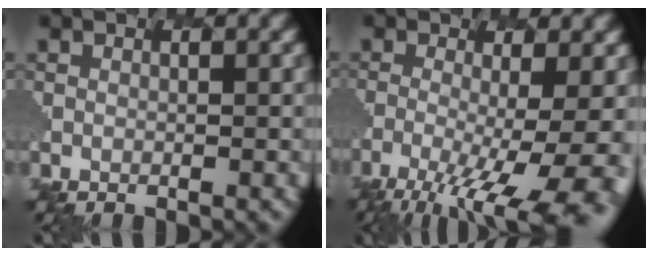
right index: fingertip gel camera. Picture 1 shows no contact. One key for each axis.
{"total": 10.1, "fx": -4.4, "fy": 2.9, "fz": 8.6, "tx": -0.127, "ty": -0.017, "tz": -0.059}